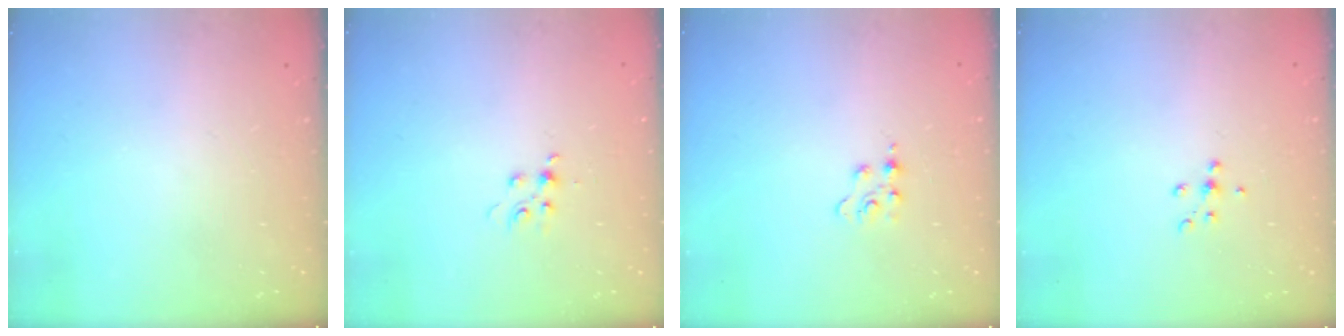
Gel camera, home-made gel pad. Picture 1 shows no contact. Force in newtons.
{"total": 4.5, "press": 4.2, "slide": 1.4}
{"total": 2.4, "press": 2.4, "slide": 0.3}
{"total": 5.5, "press": 5.4, "slide": 0.7}